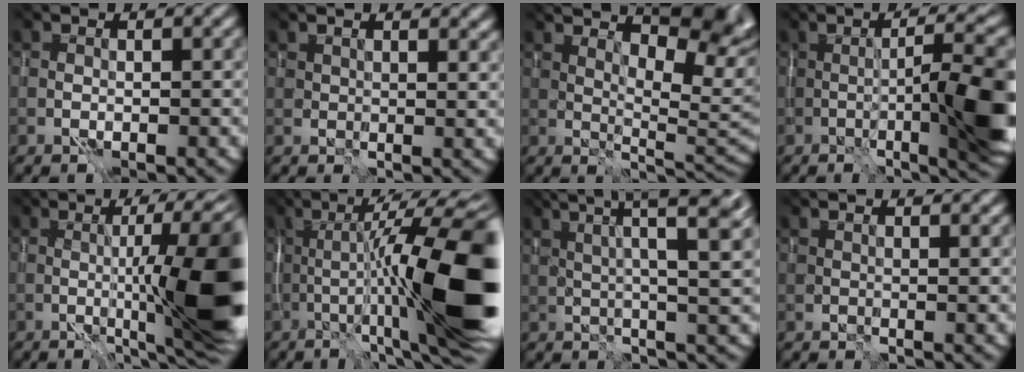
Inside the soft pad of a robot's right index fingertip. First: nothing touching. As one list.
[{"total": 2.8, "force": [2.4, 1.4, 0.5], "torque": [-0.014, -0.003, 0.026]}, {"total": 7.2, "force": [4.0, 2.1, 5.6], "torque": [-0.083, -0.002, 0.081]}, {"total": 8.0, "force": [-3.5, 0.0, 7.2], "torque": [-0.093, -0.006, -0.032]}, {"total": 10.7, "force": [-2.1, 0.6, 10.5], "torque": [-0.134, -0.010, -0.012]}, {"total": 14.0, "force": [-3.9, 1.0, 13.4], "torque": [-0.190, 0.022, -0.046]}, {"total": 8.1, "force": [3.4, 0.8, 7.3], "torque": [-0.074, 0.032, 0.040]}, {"total": 2.1, "force": [1.8, 0.7, 0.6], "torque": [-0.015, -0.001, 0.020]}]